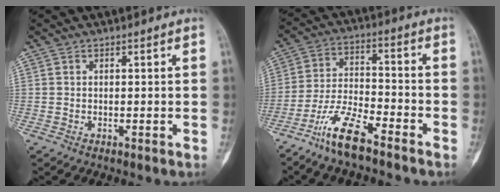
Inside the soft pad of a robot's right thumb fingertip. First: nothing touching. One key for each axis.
{"total": 10.3, "fx": -7.6, "fy": 2.7, "fz": 6.4, "tx": -0.130, "ty": 0.049, "tz": -0.149}